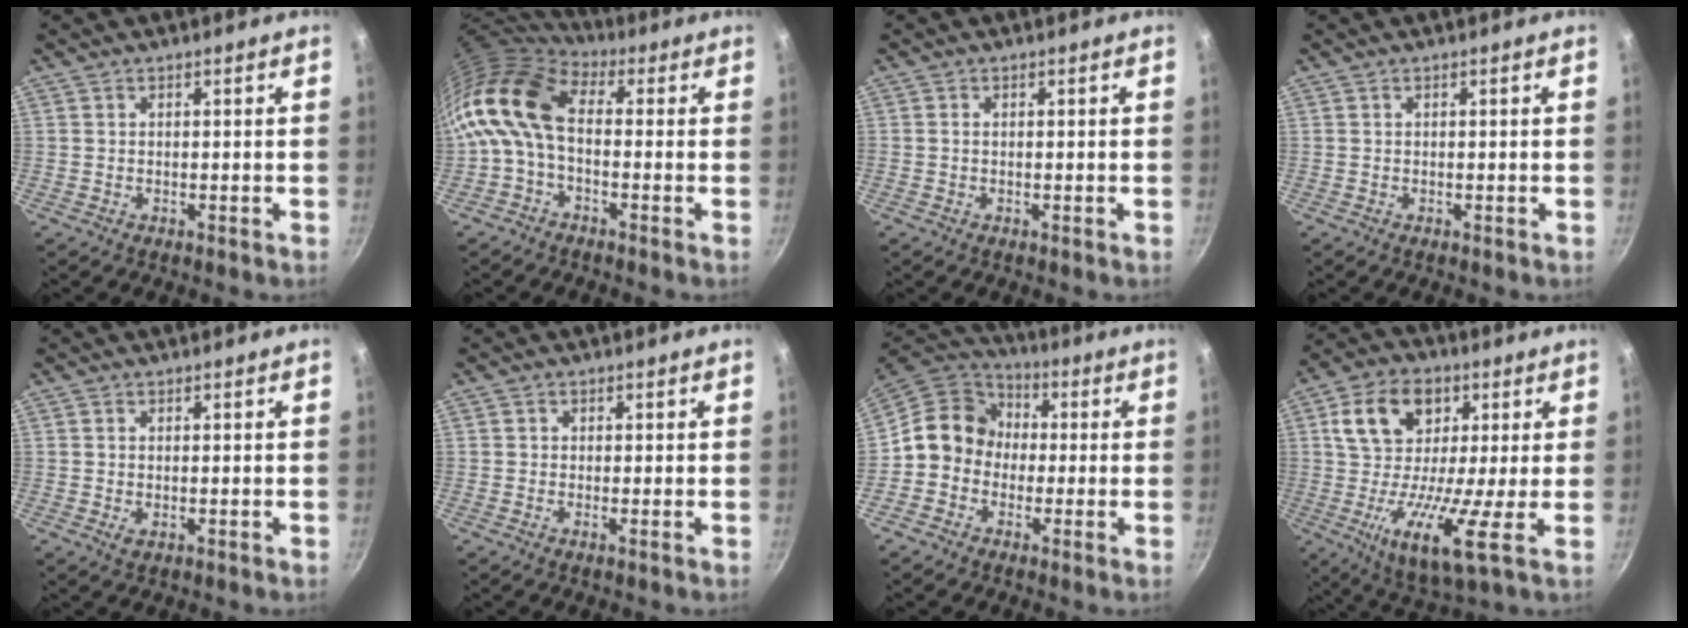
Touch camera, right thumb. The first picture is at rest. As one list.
[{"total": 11.8, "force": [-0.7, 7.1, 9.4], "torque": [-0.178, 0.027, -0.033]}, {"total": 0.5, "force": [0.1, 0.4, 0.4], "torque": [-0.007, 0.003, 0.000]}, {"total": 0.0}, {"total": 1.2, "force": [0.0, 0.7, 1.0], "torque": [-0.018, -0.002, 0.000]}, {"total": 0.7, "force": [-0.1, 0.4, 0.5], "torque": [-0.013, 0.001, -0.007]}, {"total": 11.0, "force": [-0.4, 9.9, 4.8], "torque": [-0.045, 0.033, -0.029]}, {"total": 17.3, "force": [1.3, 9.1, 14.7], "torque": [-0.237, 0.001, 0.000]}]